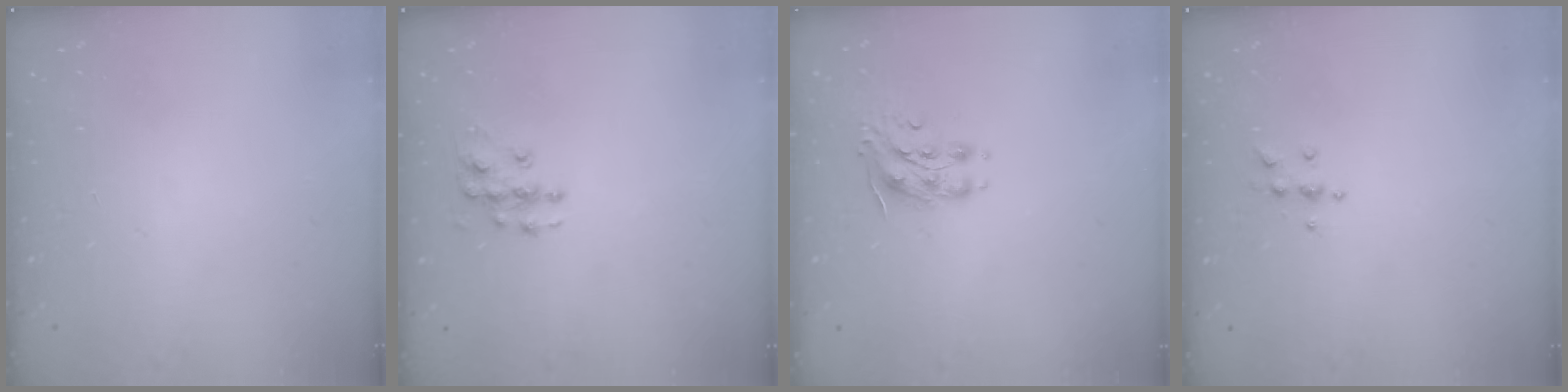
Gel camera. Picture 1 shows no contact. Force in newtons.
{"total": 7.8, "press": 7.8, "slide": 0.4}
{"total": 8.2, "press": 8.2, "slide": 0.4}
{"total": 5.6, "press": 5.6, "slide": 0.7}